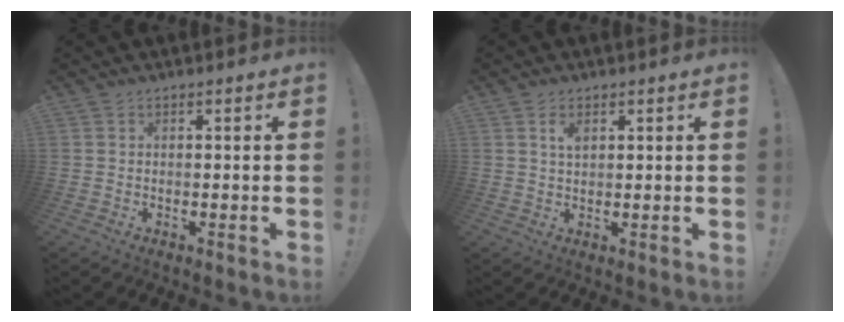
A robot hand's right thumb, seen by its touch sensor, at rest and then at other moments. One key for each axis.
{"total": 2.7, "fx": 1.3, "fy": 1.5, "fz": 1.8, "tx": -0.014, "ty": -0.008, "tz": 0.018}